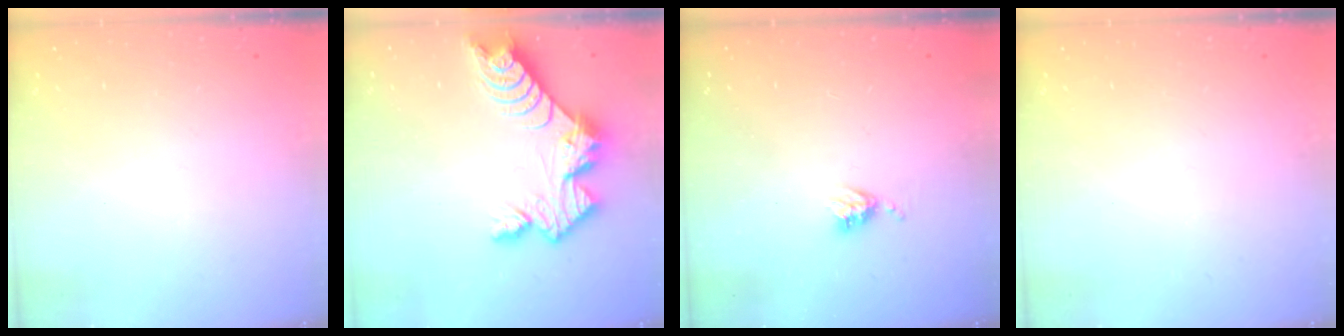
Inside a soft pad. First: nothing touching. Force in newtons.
{"total": 11.3, "press": 11.3, "slide": 0.8}
{"total": 4.8, "press": 4.8, "slide": 0.4}
{"total": 0.0}